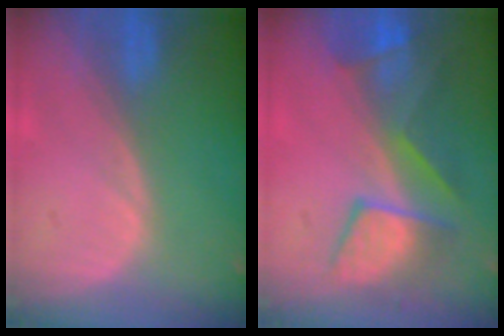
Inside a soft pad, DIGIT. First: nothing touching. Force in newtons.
{"total": 7.9, "press": 7.8, "slide": 1.4}